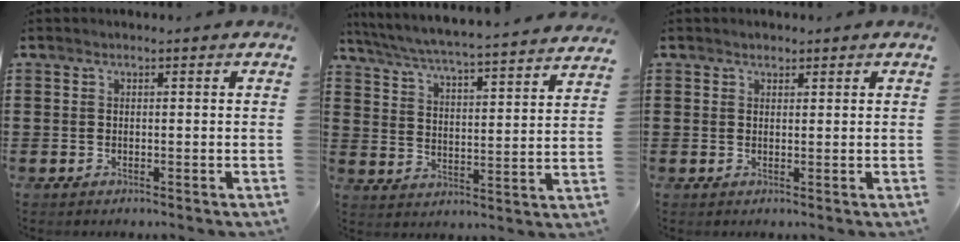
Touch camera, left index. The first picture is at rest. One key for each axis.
{"total": 5.0, "fx": 4.6, "fy": -0.8, "fz": 1.6, "tx": -0.053, "ty": -0.043, "tz": 0.071}
{"total": 0.8, "fx": 0.7, "fy": 0.5, "fz": 0.1, "tx": -0.004, "ty": 0.004, "tz": 0.012}